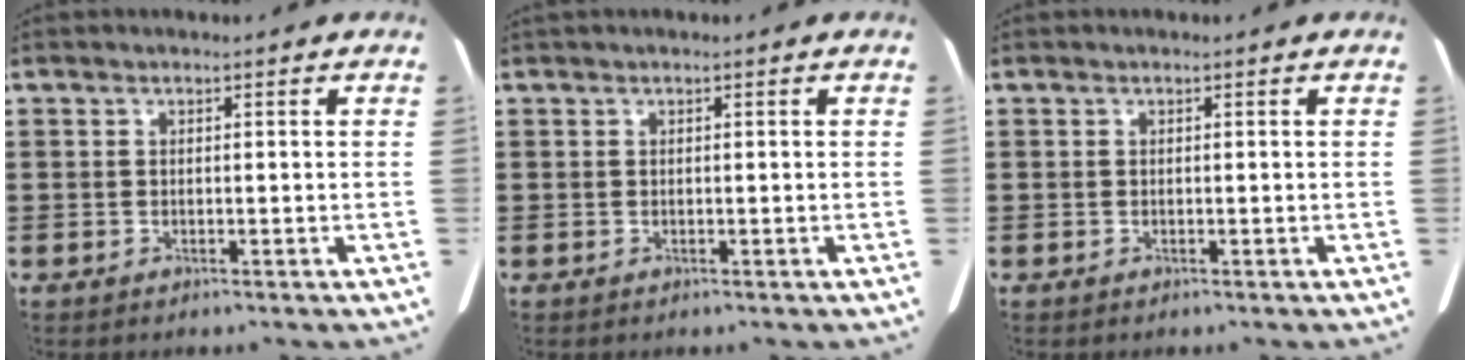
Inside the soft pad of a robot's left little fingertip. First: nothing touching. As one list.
[{"total": 0.0}, {"total": 0.0}]